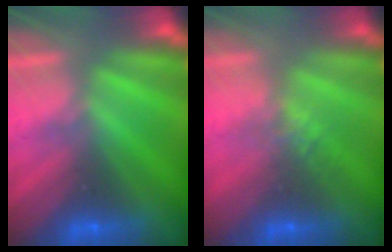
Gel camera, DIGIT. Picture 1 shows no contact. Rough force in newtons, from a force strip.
{"total": 2.2}